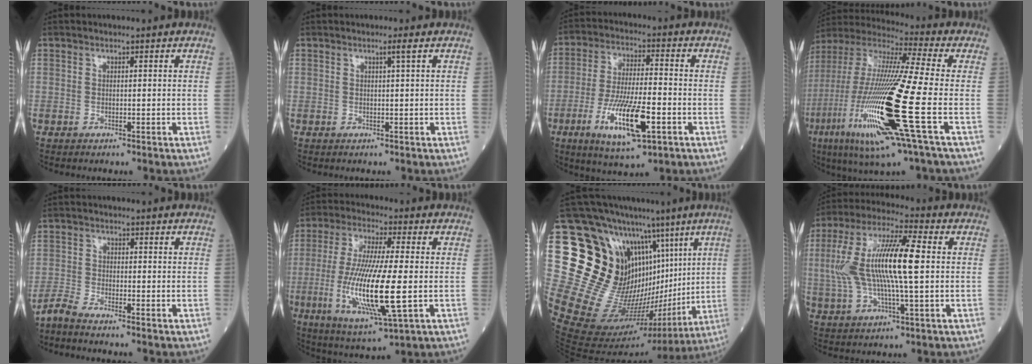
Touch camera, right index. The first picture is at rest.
{"total": 1.3, "force": [0.6, -0.1, 1.2], "torque": [-0.025, 0.000, 0.012]}
{"total": 13.9, "force": [-5.2, 3.0, 12.5], "torque": [-0.246, -0.018, -0.085]}
{"total": 26.5, "force": [-7.3, 2.3, 25.4], "torque": [-0.555, -0.049, -0.144]}
{"total": 3.1, "force": [-2.9, 0.2, 1.0], "torque": [-0.034, -0.008, -0.061]}
{"total": 17.4, "force": [-2.9, 2.4, 17.0], "torque": [-0.352, -0.029, -0.048]}
{"total": 29.7, "force": [9.6, 14.3, 24.2], "torque": [-0.425, 0.070, 0.182]}
{"total": 16.8, "force": [1.1, 3.6, 16.4], "torque": [-0.346, 0.020, 0.017]}